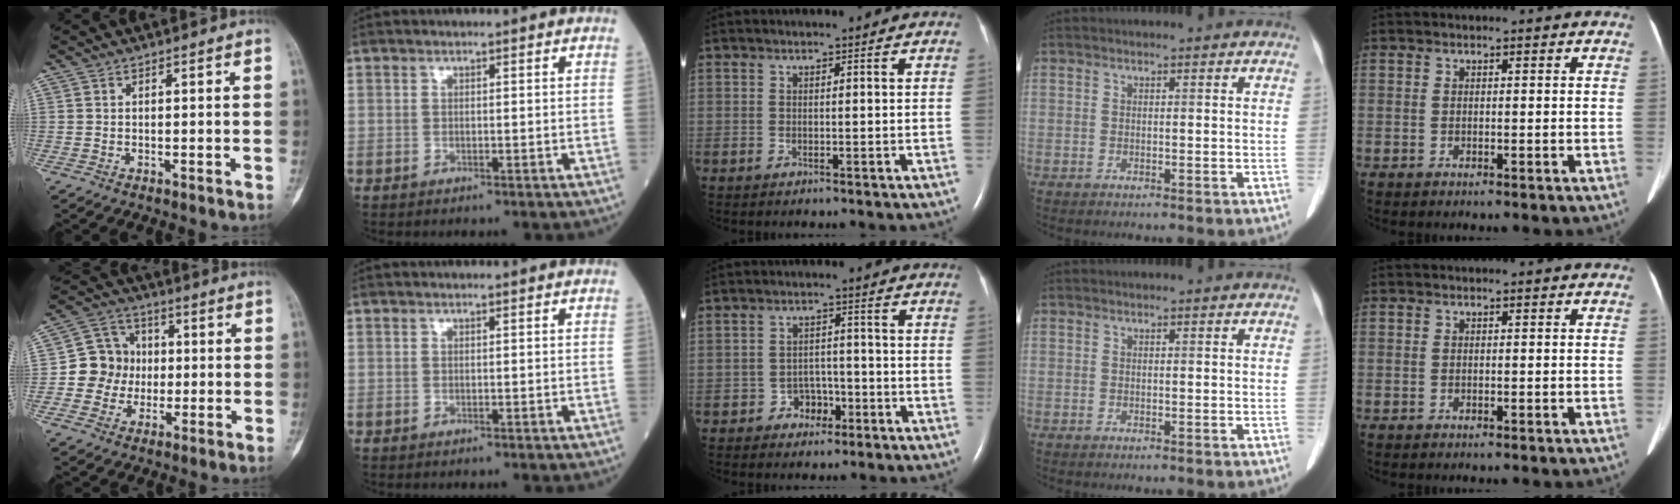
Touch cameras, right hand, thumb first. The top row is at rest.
{"thumb": {"total": 9.0, "force": [-0.6, 8.5, 2.9], "torque": [-0.008, 0.022, -0.018]}, "middle": {"total": 3.5, "force": [-2.0, 2.7, 1.1], "torque": [-0.010, 0.012, -0.028]}}